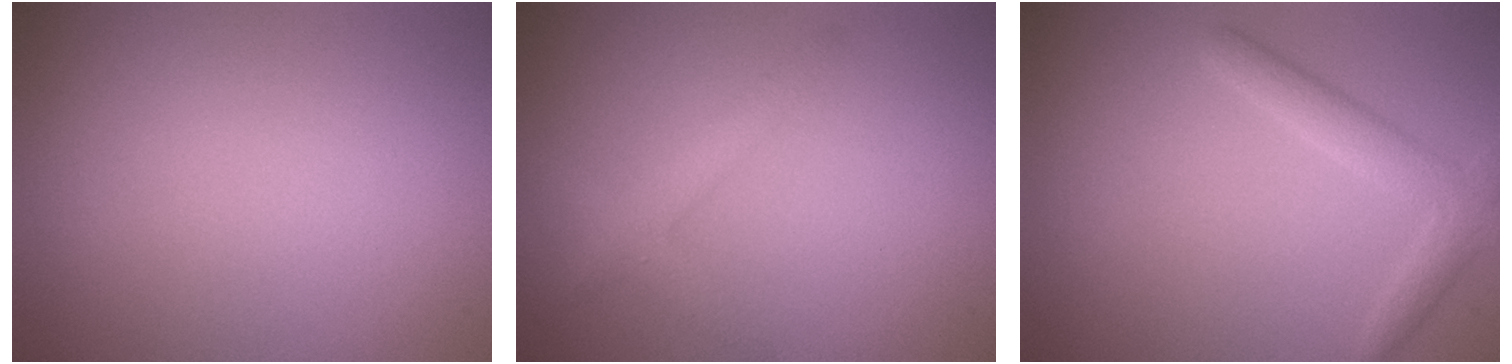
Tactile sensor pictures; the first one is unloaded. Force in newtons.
{"total": 2.2, "press": 2.2, "slide": 0.0}
{"total": 2.7, "press": 2.7, "slide": 0.1}